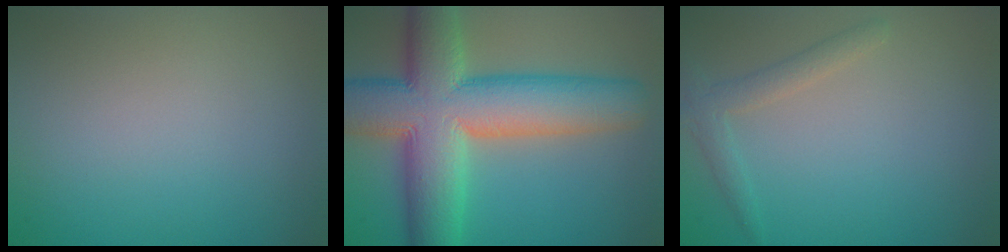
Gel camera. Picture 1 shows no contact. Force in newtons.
{"total": 13.5, "press": 13.5, "slide": 0.7}
{"total": 1.9, "press": 1.9, "slide": 0.1}